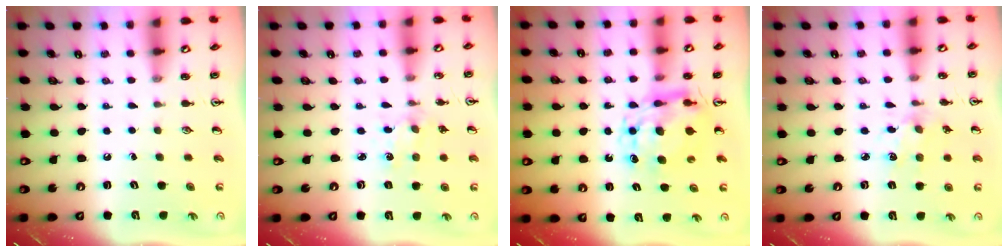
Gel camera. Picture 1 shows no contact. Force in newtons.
{"total": 1.8, "press": 1.8, "slide": 0.4}
{"total": 9.5, "press": 9.5, "slide": 1.0}
{"total": 4.5, "press": 4.5, "slide": 0.3}